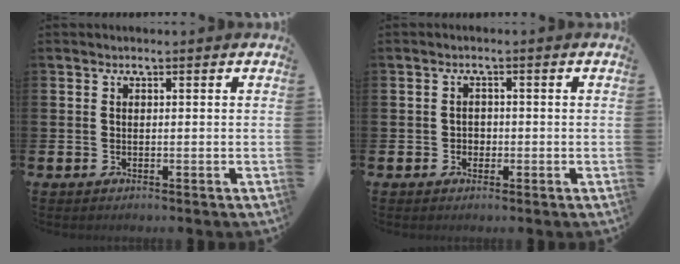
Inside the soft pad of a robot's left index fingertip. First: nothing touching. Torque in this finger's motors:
{"motor_torque": [0.07, 0.02, -0.08, 0.00]}